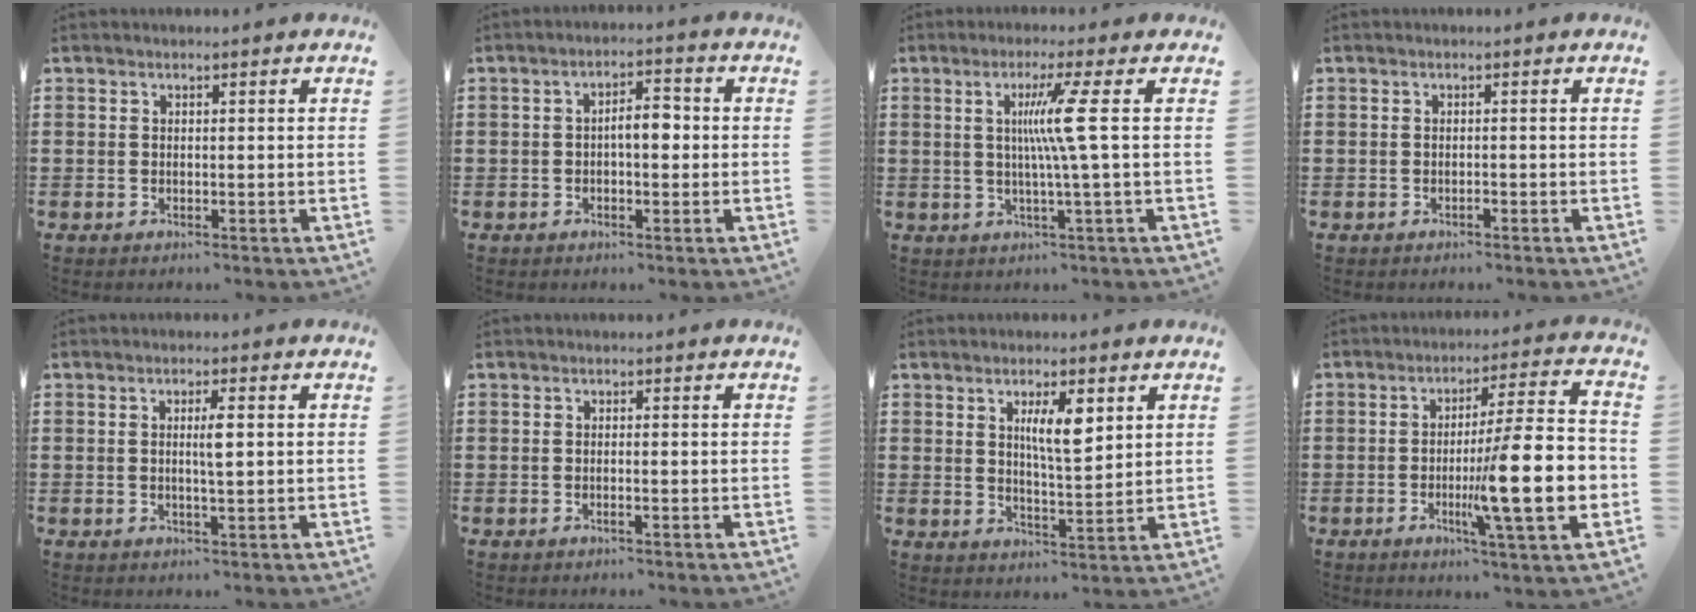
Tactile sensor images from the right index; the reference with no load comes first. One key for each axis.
{"total": 4.1, "fx": -0.4, "fy": 1.6, "fz": 3.7, "tx": -0.059, "ty": 0.006, "tz": -0.012}
{"total": 7.2, "fx": 0.9, "fy": -1.5, "fz": 6.9, "tx": -0.133, "ty": -0.006, "tz": 0.003}
{"total": 0.6, "fx": -0.4, "fy": 0.1, "fz": 0.4, "tx": -0.009, "ty": -0.002, "tz": -0.008}
{"total": 2.8, "fx": 0.3, "fy": 0.3, "fz": 2.8, "tx": -0.054, "ty": -0.002, "tz": 0.002}
{"total": 0.8, "fx": -0.4, "fy": -0.1, "fz": 0.7, "tx": -0.012, "ty": -0.004, "tz": -0.008}
{"total": 6.0, "fx": 2.6, "fy": 1.7, "fz": 5.2, "tx": -0.093, "ty": 0.000, "tz": 0.038}
{"total": 15.7, "fx": -3.6, "fy": 2.0, "fz": 15.2, "tx": -0.232, "ty": -0.016, "tz": -0.063}